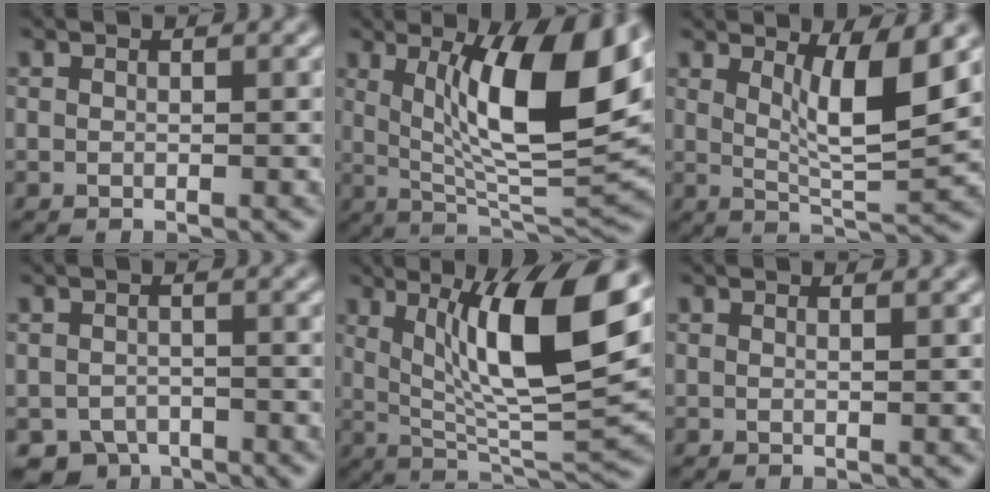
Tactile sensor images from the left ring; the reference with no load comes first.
{"total": 12.4, "force": [3.7, 3.3, 11.3], "torque": [-0.176, -0.006, 0.065]}
{"total": 5.5, "force": [2.3, 1.2, 4.9], "torque": [-0.078, -0.011, 0.042]}
{"total": 2.9, "force": [-2.2, 1.8, 0.6], "torque": [0.000, -0.007, -0.042]}
{"total": 12.4, "force": [4.4, 2.9, 11.2], "torque": [-0.173, -0.005, 0.079]}
{"total": 0.7, "force": [0.6, 0.2, 0.4], "torque": [-0.003, -0.001, 0.005]}